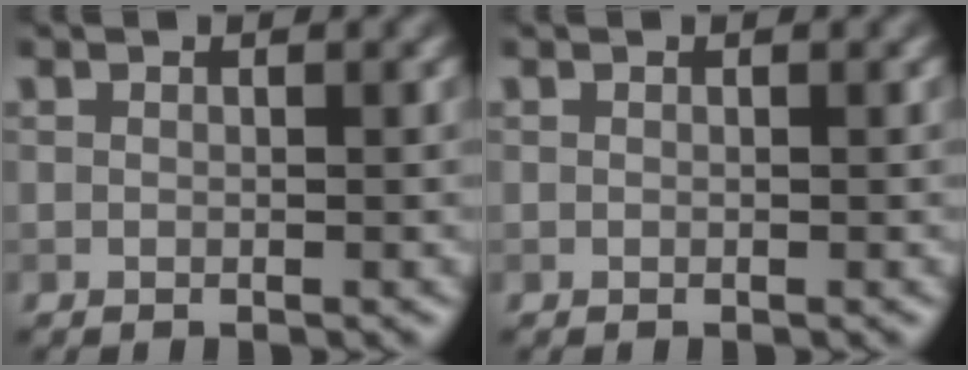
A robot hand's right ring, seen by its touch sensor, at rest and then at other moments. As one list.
[{"total": 0.0}]